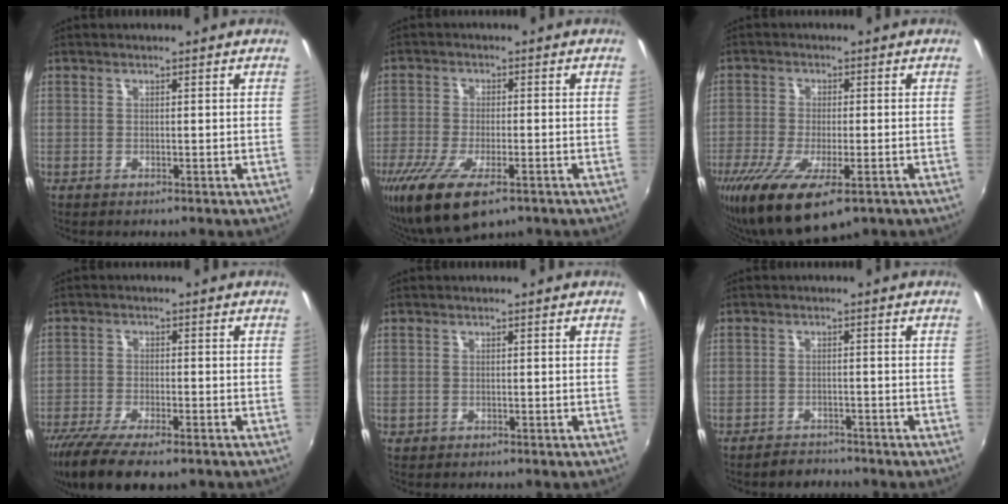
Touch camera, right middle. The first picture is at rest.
{"total": 12.5, "force": [-7.7, 4.6, 8.7], "torque": [-0.193, -0.050, -0.134]}
{"total": 13.6, "force": [-8.2, 4.5, 9.9], "torque": [-0.211, -0.055, -0.137]}
{"total": 13.1, "force": [-9.6, 3.8, 8.1], "torque": [-0.181, -0.051, -0.168]}
{"total": 0.7, "force": [-0.3, 0.6, 0.2], "torque": [-0.004, -0.003, -0.004]}
{"total": 3.4, "force": [-3.1, 1.3, 0.2], "torque": [-0.020, -0.001, -0.049]}